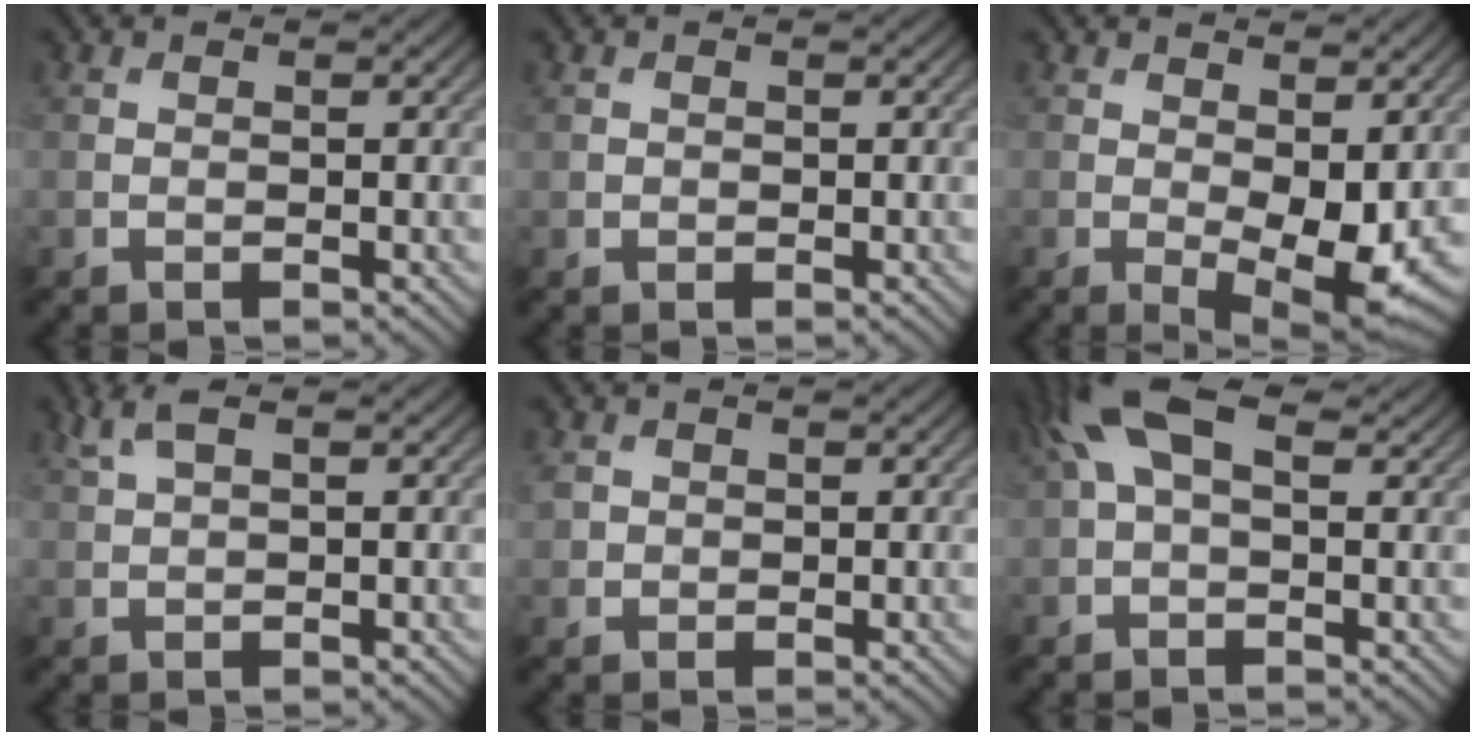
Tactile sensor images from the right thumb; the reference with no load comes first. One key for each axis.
{"total": 0.7, "fx": 0.1, "fy": 0.7, "fz": 0.1, "tx": -0.003, "ty": -0.003, "tz": 0.002}
{"total": 6.8, "fx": -0.4, "fy": 3.3, "fz": 6.0, "tx": -0.103, "ty": -0.018, "tz": 0.005}
{"total": 2.6, "fx": 1.5, "fy": 0.6, "fz": 2.1, "tx": -0.053, "ty": 0.011, "tz": 0.033}
{"total": 2.2, "fx": 0.2, "fy": 2.0, "fz": 0.7, "tx": -0.022, "ty": 0.000, "tz": 0.003}
{"total": 7.6, "fx": 3.1, "fy": 3.4, "fz": 6.1, "tx": -0.133, "ty": 0.023, "tz": 0.050}